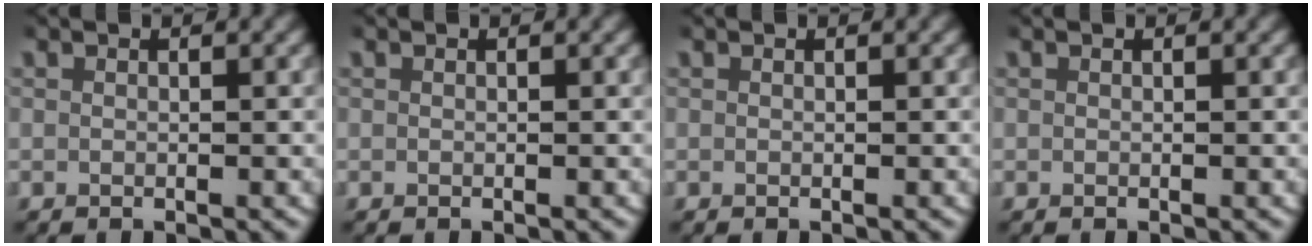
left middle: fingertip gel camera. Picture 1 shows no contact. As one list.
[{"total": 0.0}, {"total": 0.0}, {"total": 0.0}]